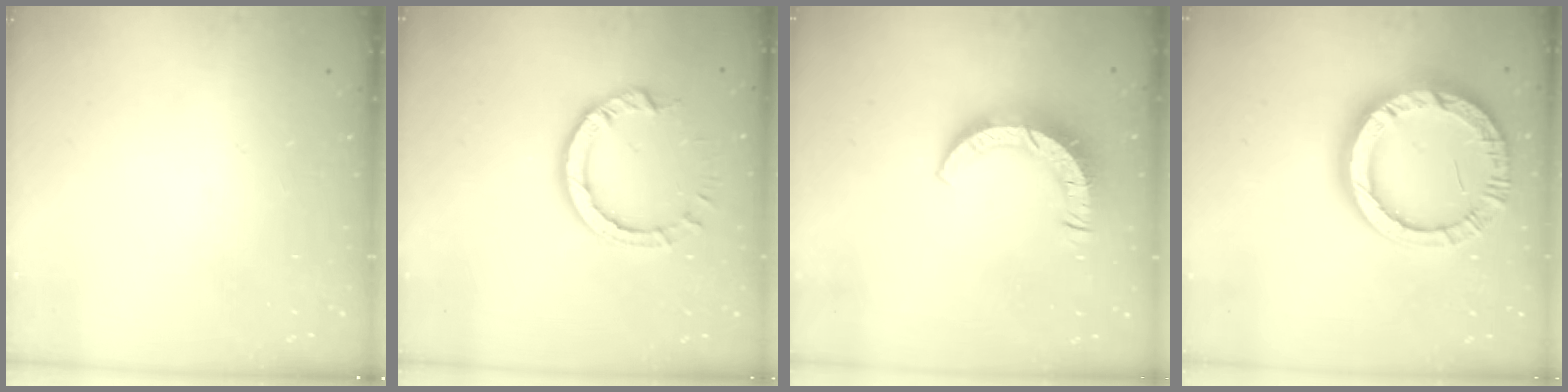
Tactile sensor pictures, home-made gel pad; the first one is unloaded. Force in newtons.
{"total": 7.8, "press": 7.7, "slide": 0.6}
{"total": 9.4, "press": 9.3, "slide": 0.9}
{"total": 18.9, "press": 18.9, "slide": 1.7}